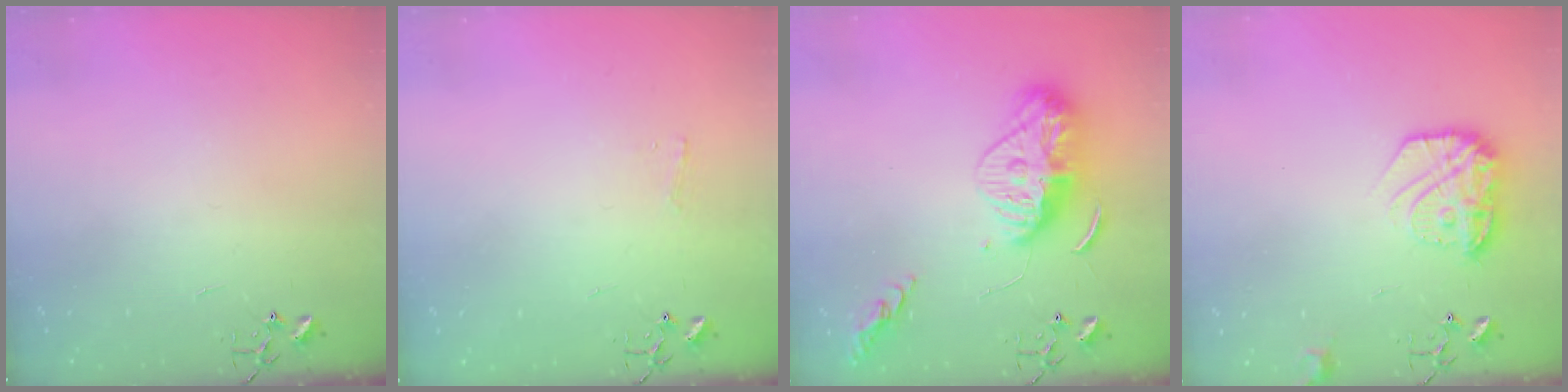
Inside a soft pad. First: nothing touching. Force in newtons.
{"total": 3.7, "press": 3.6, "slide": 0.6}
{"total": 15.2, "press": 15.2, "slide": 1.3}
{"total": 15.1, "press": 15.0, "slide": 1.0}